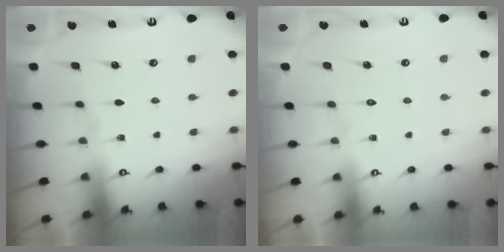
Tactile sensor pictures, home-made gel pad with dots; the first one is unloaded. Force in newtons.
{"total": 1.5, "press": 1.5, "slide": 0.1}